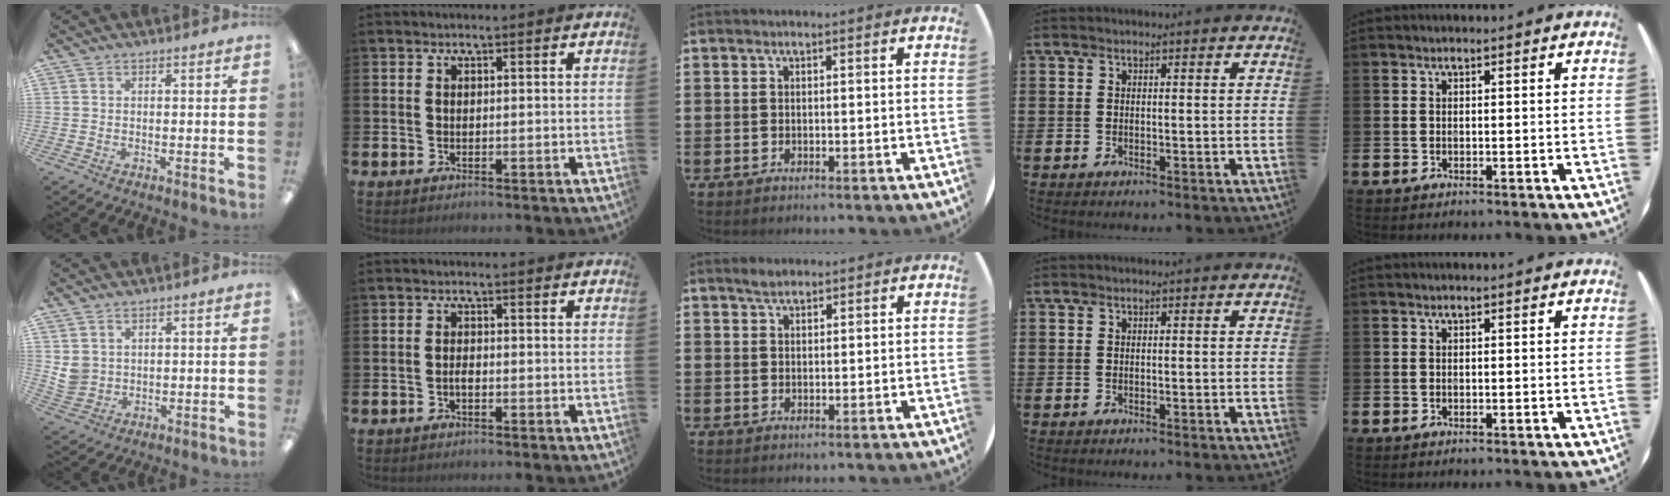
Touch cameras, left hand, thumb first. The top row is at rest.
{"thumb": {"total": 4.0, "force": [1.8, 3.4, 0.9], "torque": [-0.018, -0.001, 0.036]}, "index": {"total": 1.1, "force": [-0.5, 0.4, 0.9], "torque": [-0.010, -0.004, -0.012]}, "middle": {"total": 1.9, "force": [1.6, 0.7, 0.6], "torque": [-0.004, 0.002, 0.028]}}